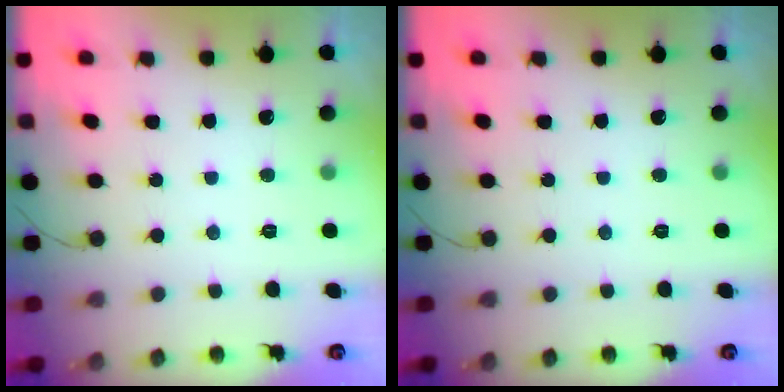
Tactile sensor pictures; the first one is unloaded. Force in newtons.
{"total": 0.0}